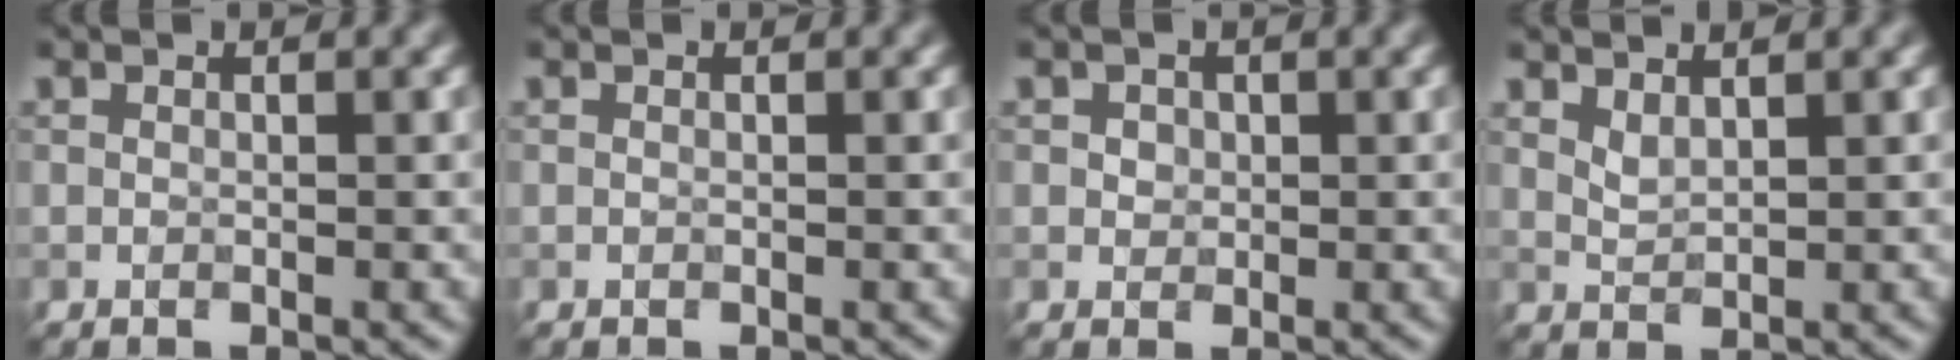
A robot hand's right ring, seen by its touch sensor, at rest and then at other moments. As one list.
[{"total": 0.0}, {"total": 1.3, "force": [0.5, 1.1, 0.4], "torque": [-0.001, 0.007, 0.009]}, {"total": 1.2, "force": [0.9, 0.3, 0.6], "torque": [-0.015, -0.001, 0.027]}]